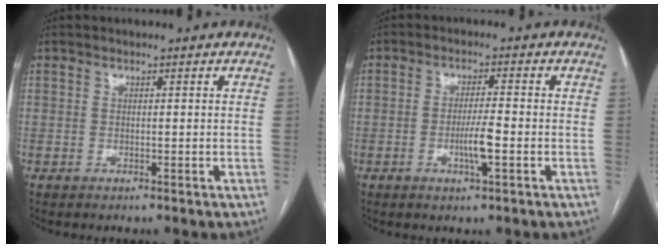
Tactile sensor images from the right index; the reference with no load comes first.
{"total": 4.2, "force": [-1.4, 0.2, 4.0], "torque": [-0.076, -0.005, -0.025]}